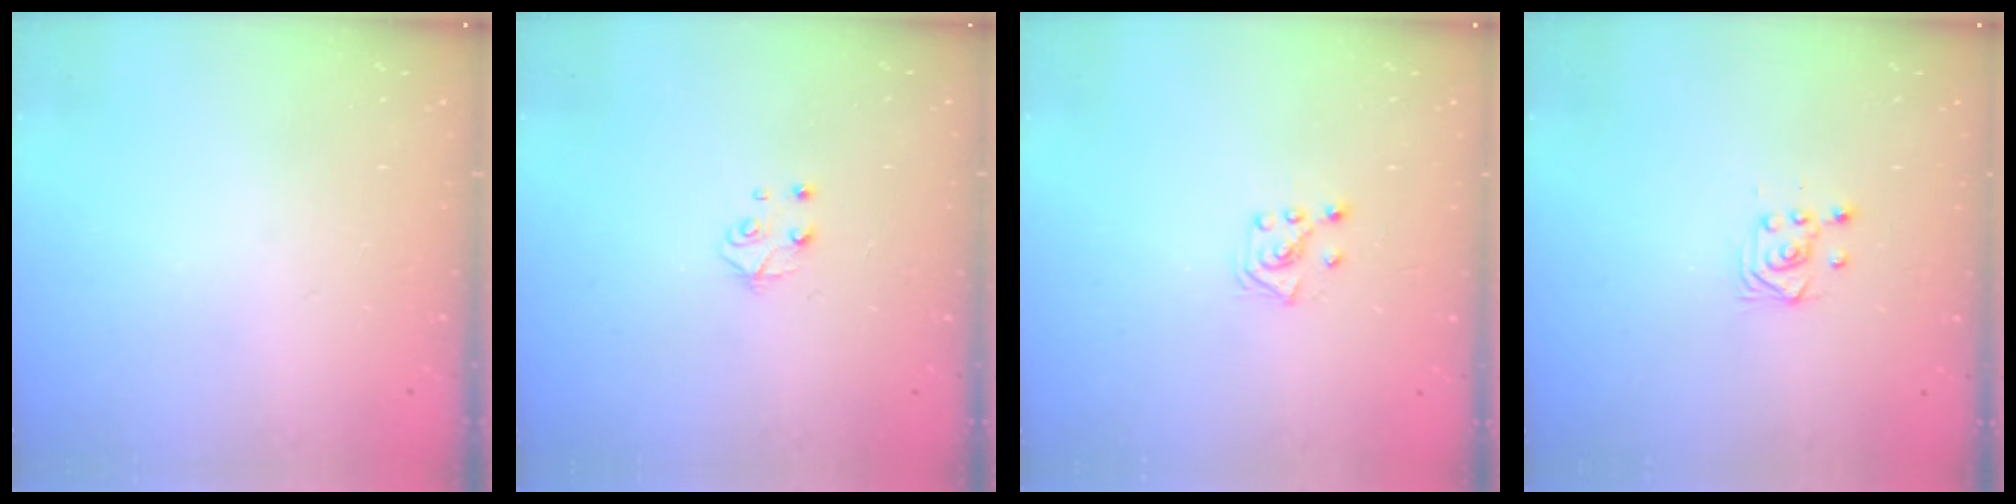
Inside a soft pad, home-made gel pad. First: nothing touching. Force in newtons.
{"total": 4.9, "press": 4.8, "slide": 0.6}
{"total": 4.4, "press": 4.3, "slide": 0.6}
{"total": 3.6, "press": 3.5, "slide": 1.2}